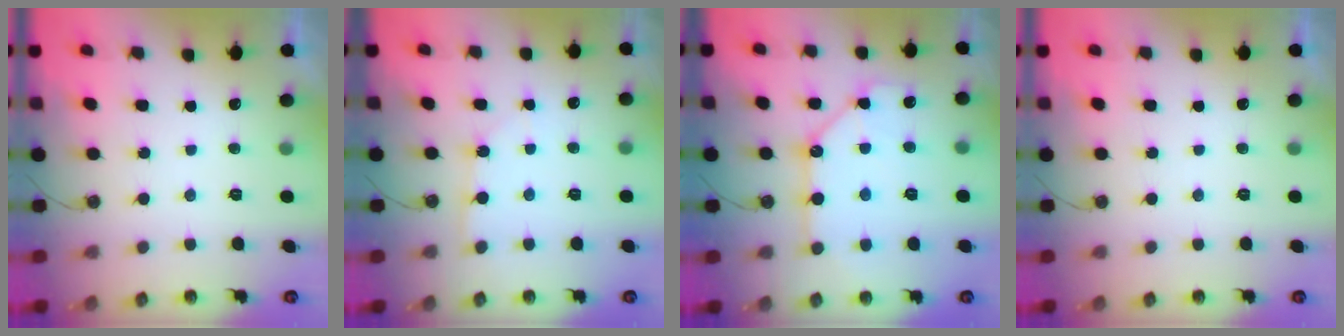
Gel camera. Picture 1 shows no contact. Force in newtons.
{"total": 2.8, "press": 2.8, "slide": 0.3}
{"total": 13.0, "press": 12.9, "slide": 1.5}
{"total": 0.0}